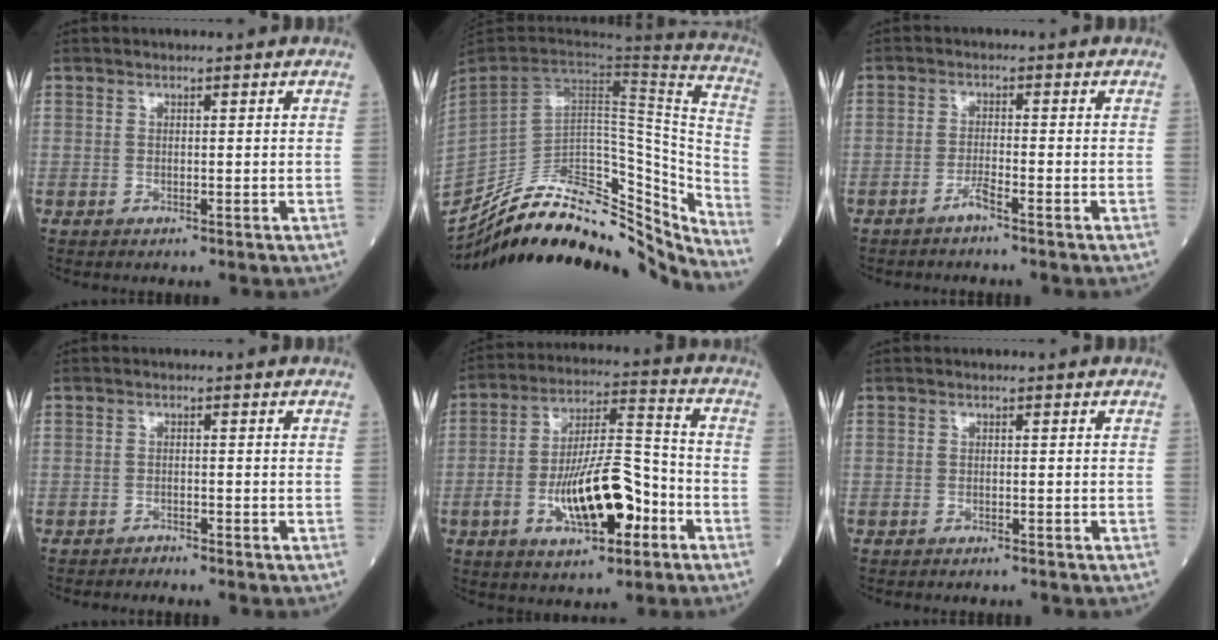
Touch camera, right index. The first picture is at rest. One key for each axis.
{"total": 29.7, "fx": -24.8, "fy": 8.7, "fz": 13.8, "tx": -0.207, "ty": 0.011, "tz": -0.367}
{"total": 2.0, "fx": -1.5, "fy": -0.3, "fz": 1.2, "tx": -0.025, "ty": 0.000, "tz": -0.031}
{"total": 1.3, "fx": -1.3, "fy": 0.0, "fz": -0.1, "tx": 0.003, "ty": -0.002, "tz": -0.021}
{"total": 14.3, "fx": -5.0, "fy": 4.6, "fz": 12.6, "tx": -0.229, "ty": 0.015, "tz": -0.082}
{"total": 1.3, "fx": -1.2, "fy": 0.0, "fz": 0.2, "tx": -0.005, "ty": -0.001, "tz": -0.016}